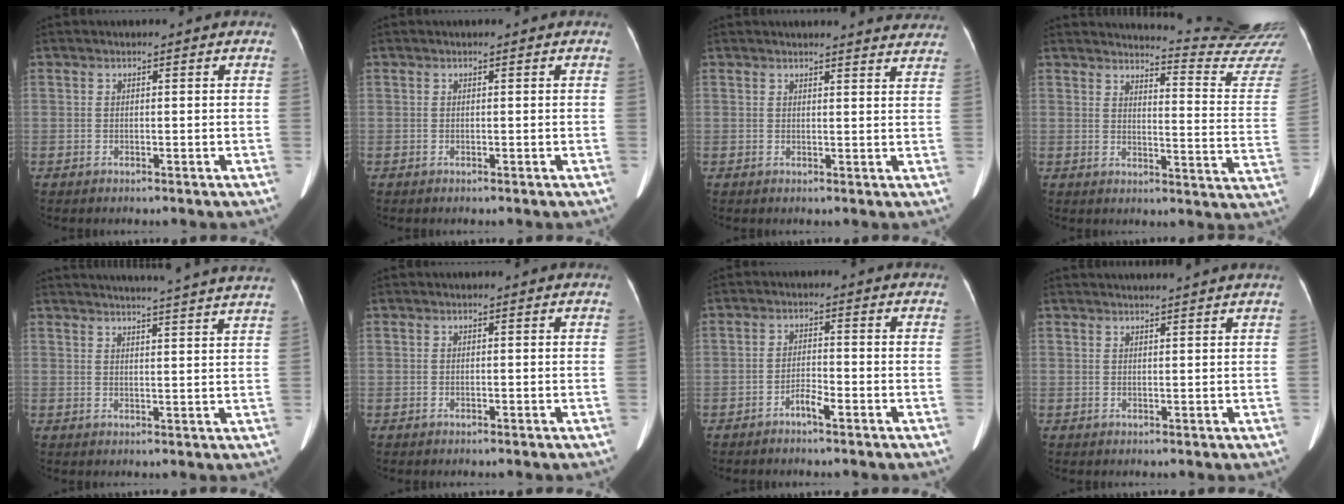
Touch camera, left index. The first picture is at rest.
{"total": 0.0}
{"total": 8.8, "force": [8.6, 0.8, 1.6], "torque": [-0.001, -0.014, 0.072]}
{"total": 18.1, "force": [17.8, -1.5, 3.2], "torque": [-0.038, -0.158, 0.185]}
{"total": 18.2, "force": [17.1, -1.1, 6.2], "torque": [-0.095, -0.038, 0.200]}
{"total": 0.0}
{"total": 2.4, "force": [-1.7, 0.2, 1.7], "torque": [-0.032, 0.000, -0.034]}
{"total": 5.6, "force": [5.2, -0.8, 2.0], "torque": [-0.022, 0.017, 0.056]}